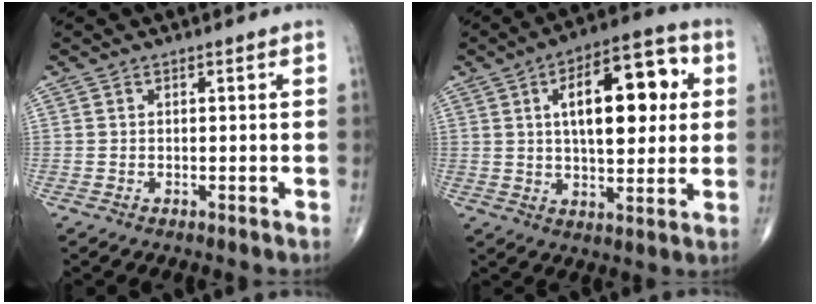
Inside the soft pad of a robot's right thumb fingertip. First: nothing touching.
{"total": 17.4, "force": [3.9, 8.0, 14.9], "torque": [-0.194, 0.013, 0.055]}